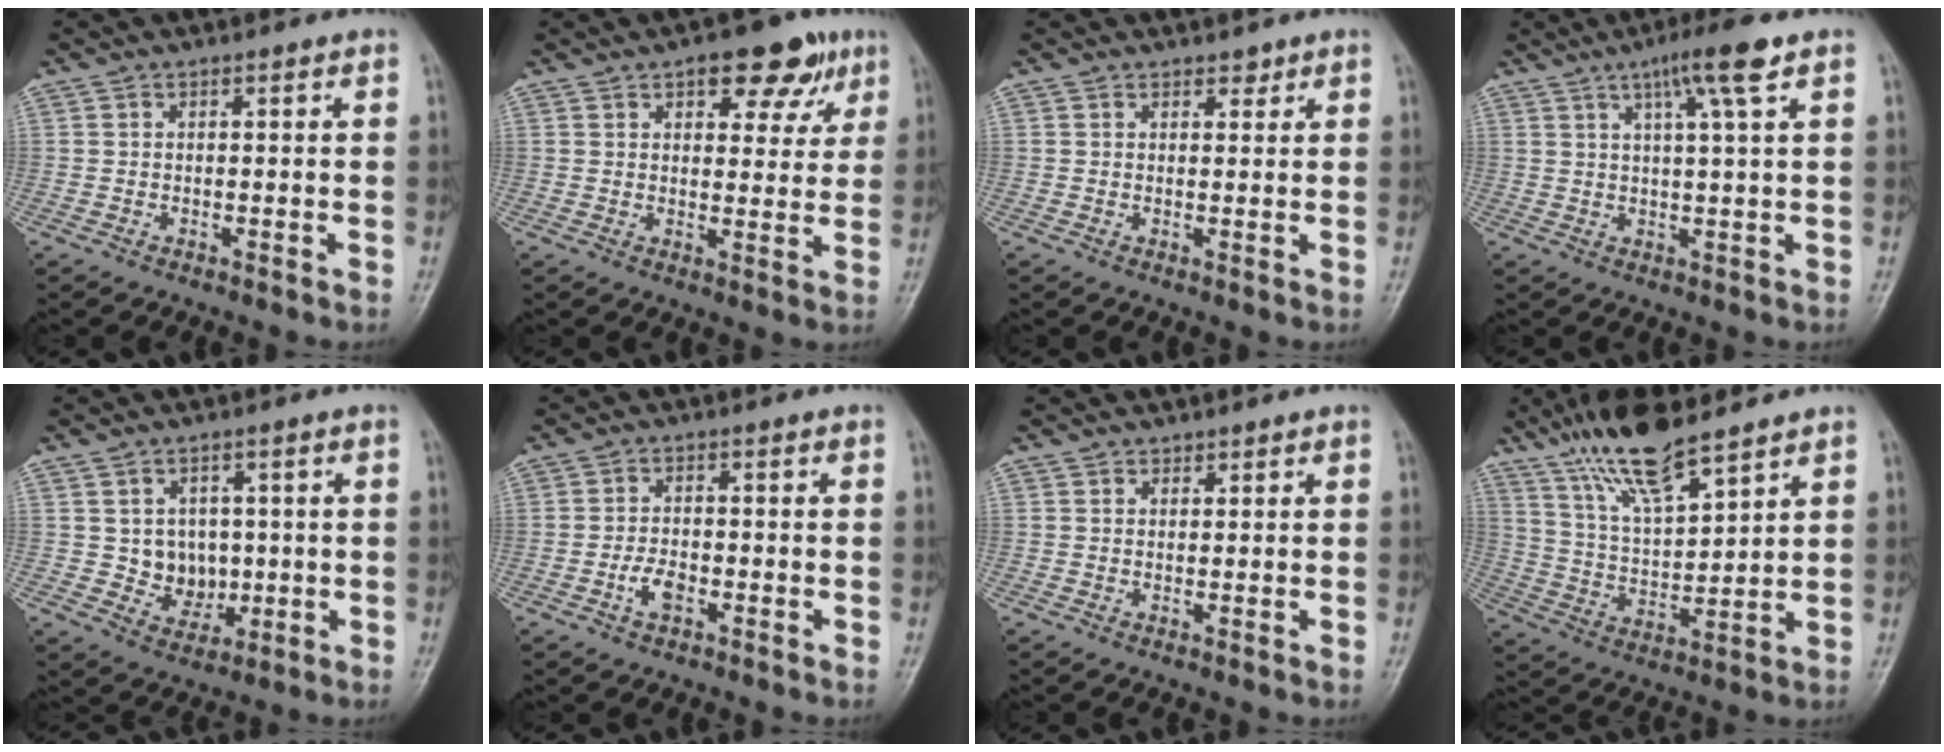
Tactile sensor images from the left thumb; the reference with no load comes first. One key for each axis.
{"total": 10.1, "fx": 5.5, "fy": 5.1, "fz": 6.8, "tx": -0.045, "ty": -0.015, "tz": 0.066}
{"total": 1.5, "fx": 1.2, "fy": 0.8, "fz": 0.5, "tx": 0.005, "ty": -0.007, "tz": 0.014}
{"total": 7.5, "fx": 3.9, "fy": 0.1, "fz": 6.4, "tx": -0.115, "ty": -0.004, "tz": 0.067}
{"total": 6.5, "fx": 0.4, "fy": 5.7, "fz": 3.1, "tx": -0.011, "ty": -0.002, "tz": 0.017}
{"total": 3.6, "fx": -1.5, "fy": 2.0, "fz": 2.6, "tx": -0.050, "ty": 0.009, "tz": -0.028}
{"total": 1.0, "fx": 0.8, "fy": 0.6, "fz": 0.0, "tx": 0.015, "ty": -0.004, "tz": 0.008}
{"total": 13.8, "fx": 10.2, "fy": 3.3, "fz": 8.6, "tx": -0.149, "ty": -0.051, "tz": 0.202}